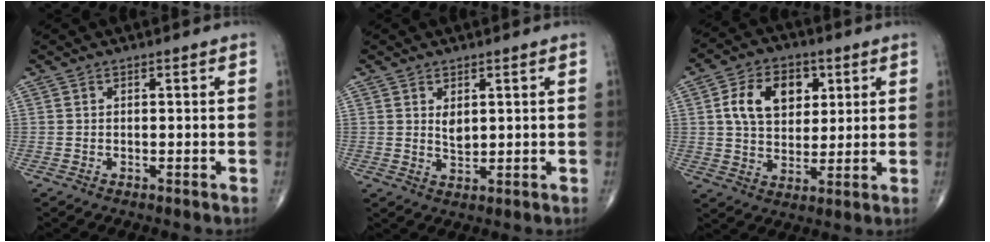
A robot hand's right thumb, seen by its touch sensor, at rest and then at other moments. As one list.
[{"total": 2.6, "force": [0.9, 1.4, 2.0], "torque": [-0.023, -0.010, 0.019]}, {"total": 12.2, "force": [3.5, 8.4, 8.1], "torque": [-0.106, -0.003, 0.061]}]